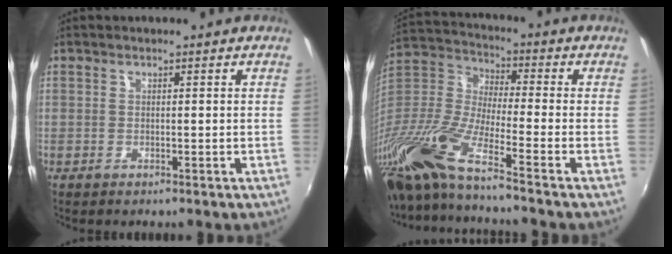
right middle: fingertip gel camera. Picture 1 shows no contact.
{"total": 17.6, "force": [-13.3, 0.3, 11.5], "torque": [-0.228, -0.040, -0.269]}